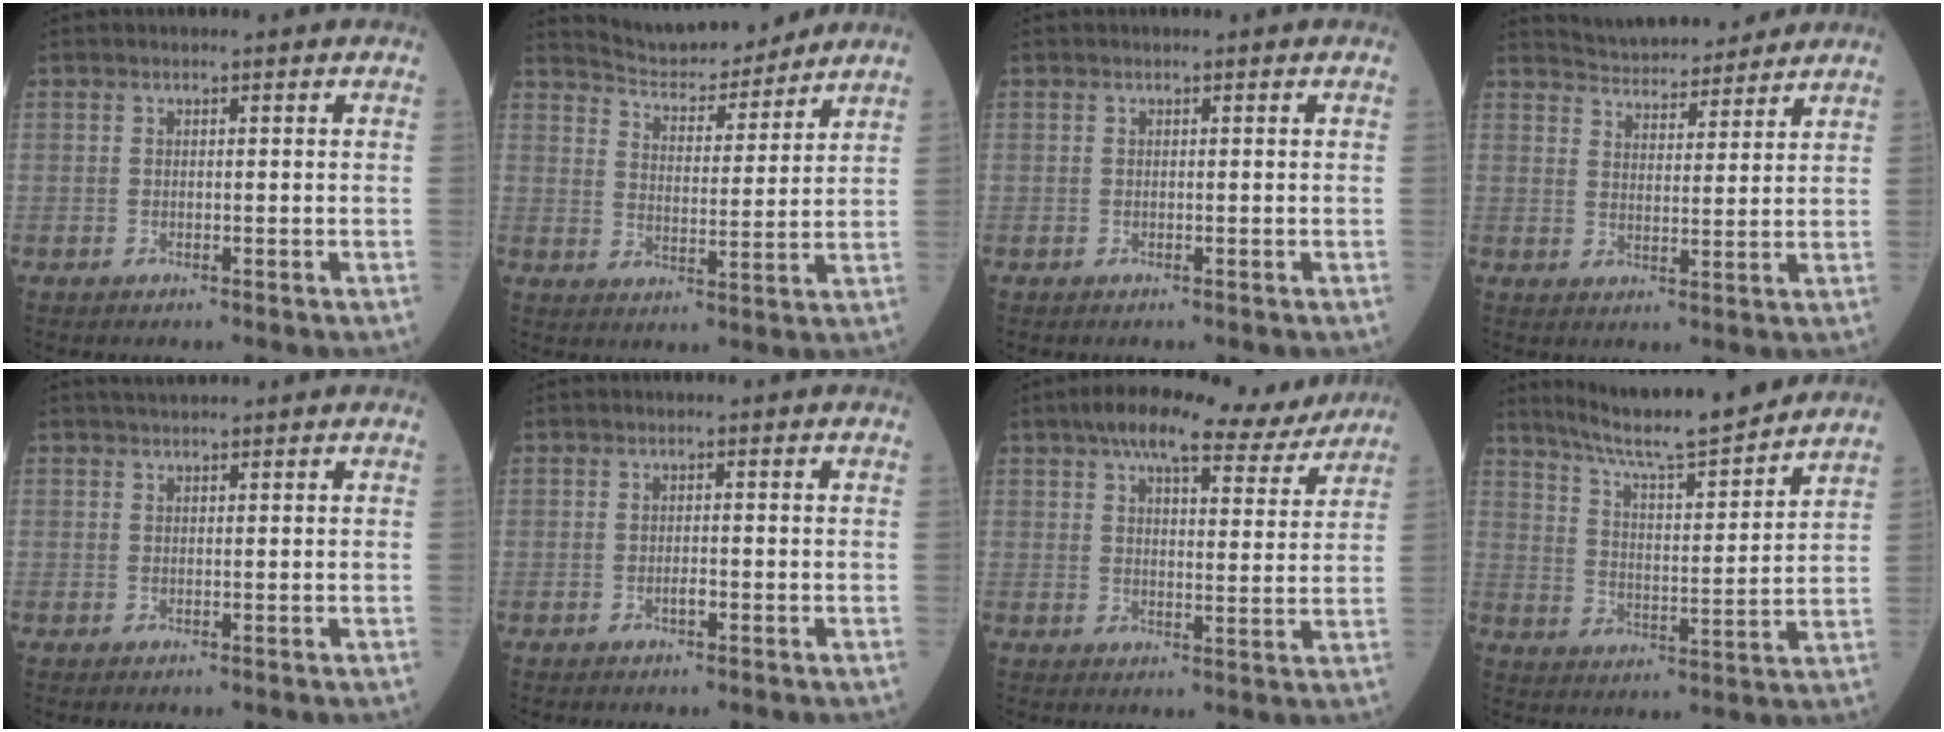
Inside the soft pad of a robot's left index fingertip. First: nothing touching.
{"total": 11.8, "force": [11.3, 1.5, 3.2], "torque": [-0.055, 0.003, 0.178]}
{"total": 0.0}
{"total": 10.7, "force": [10.3, 1.8, 2.6], "torque": [-0.045, 0.014, 0.156]}
{"total": 2.3, "force": [2.1, 0.0, 0.9], "torque": [-0.013, 0.022, 0.037]}
{"total": 0.9, "force": [-0.6, 0.2, 0.6], "torque": [-0.013, 0.001, -0.009]}
{"total": 14.6, "force": [12.3, 3.3, 7.2], "torque": [-0.104, 0.022, 0.162]}
{"total": 17.1, "force": [15.4, 0.1, 7.5], "torque": [-0.128, -0.004, 0.237]}